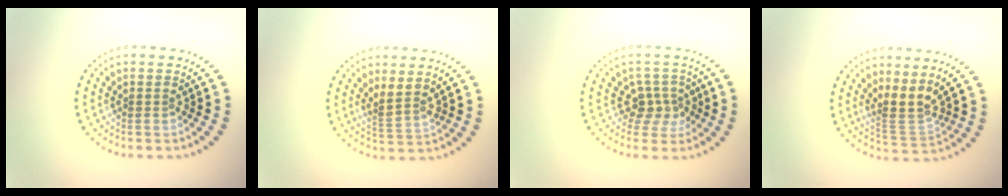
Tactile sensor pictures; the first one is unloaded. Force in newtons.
{"total": 2.1, "press": 1.5, "slide": 1.5}
{"total": 2.4, "press": 1.9, "slide": 1.5}
{"total": 2.9, "press": 2.1, "slide": 2.0}